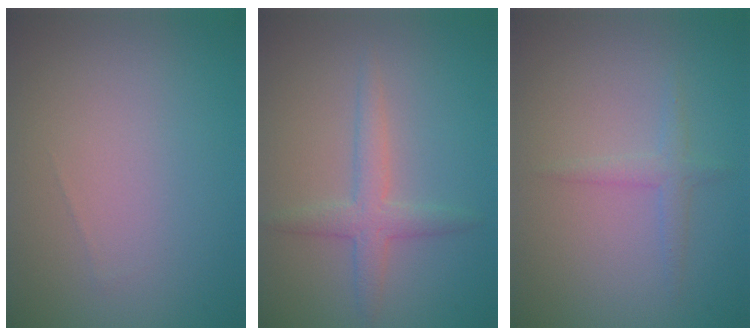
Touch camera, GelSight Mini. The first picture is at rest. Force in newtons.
{"total": 2.6, "press": 2.6, "slide": 0.1}
{"total": 1.4, "press": 1.4, "slide": 0.0}